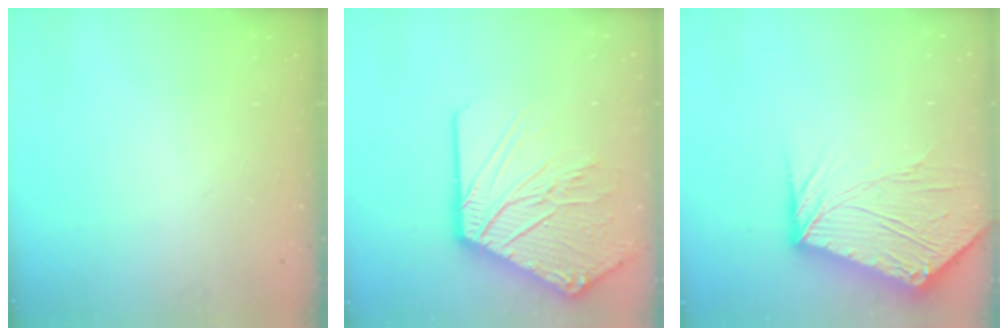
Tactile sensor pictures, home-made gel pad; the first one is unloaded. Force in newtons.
{"total": 23.5, "press": 23.2, "slide": 3.9}
{"total": 16.8, "press": 16.7, "slide": 2.1}